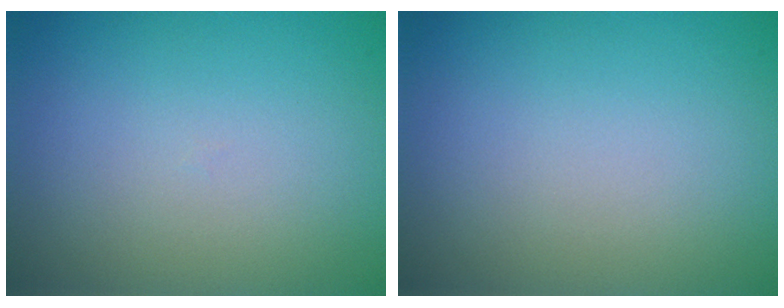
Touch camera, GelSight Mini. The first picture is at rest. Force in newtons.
{"total": 0.0}